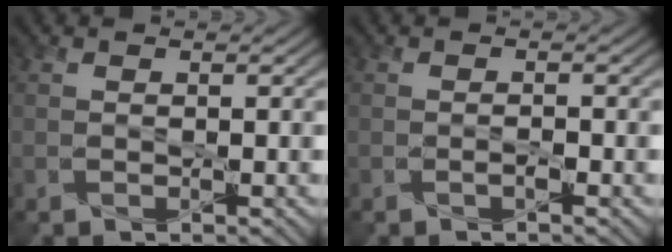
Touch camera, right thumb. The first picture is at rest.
{"total": 0.7, "force": [-0.5, 0.2, 0.5], "torque": [-0.010, 0.001, -0.008]}